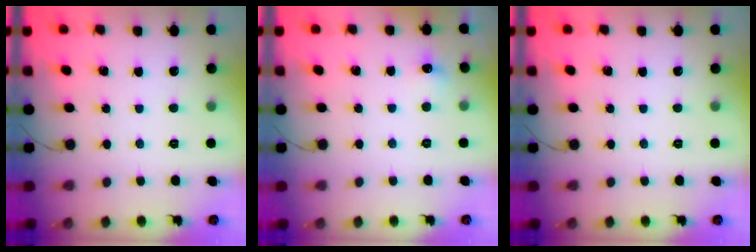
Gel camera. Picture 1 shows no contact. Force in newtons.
{"total": 4.8, "press": 4.7, "slide": 1.1}
{"total": 0.0}